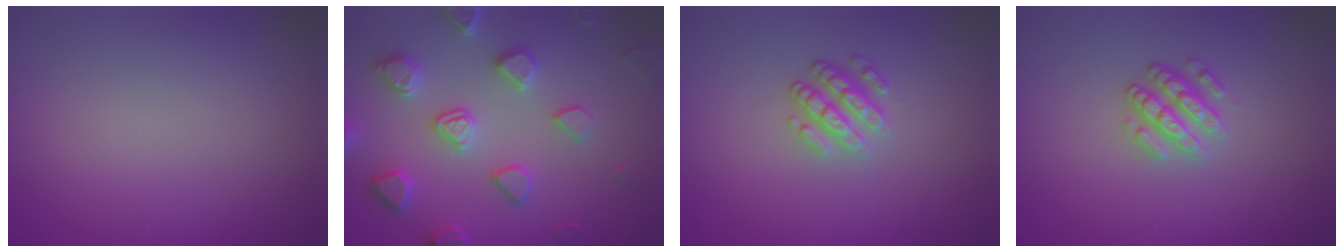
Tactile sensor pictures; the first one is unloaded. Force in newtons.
{"total": 4.7, "press": 4.5, "slide": 1.4}
{"total": 2.6, "press": 2.4, "slide": 1.1}
{"total": 2.5, "press": 2.4, "slide": 0.6}